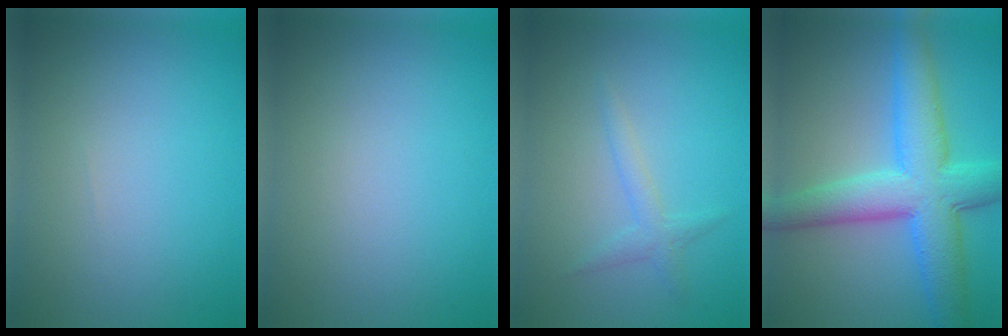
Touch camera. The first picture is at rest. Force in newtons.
{"total": 0.0}
{"total": 1.5, "press": 1.5, "slide": 0.1}
{"total": 8.6, "press": 8.6, "slide": 0.1}